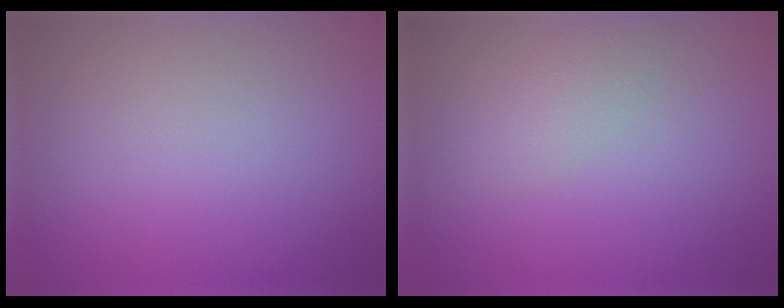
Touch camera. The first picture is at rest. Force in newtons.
{"total": 1.8, "press": 1.8, "slide": 0.1}